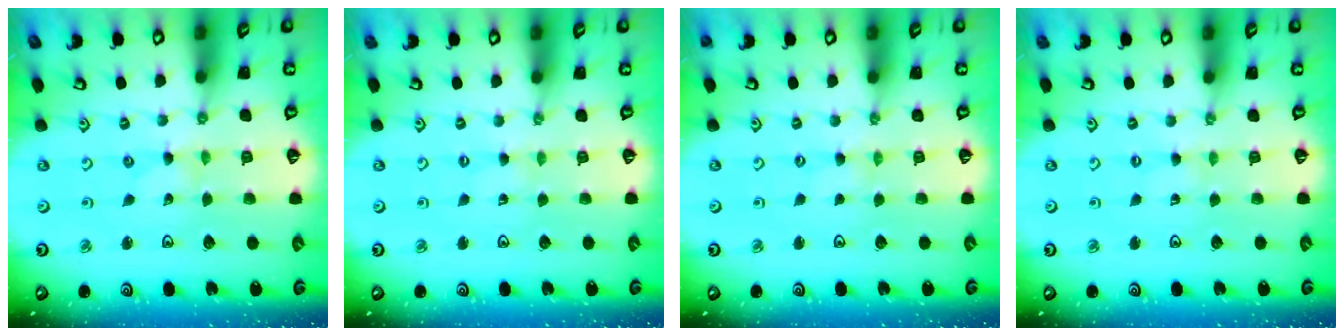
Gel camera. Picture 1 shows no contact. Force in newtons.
{"total": 0.0}
{"total": 0.0}
{"total": 0.0}